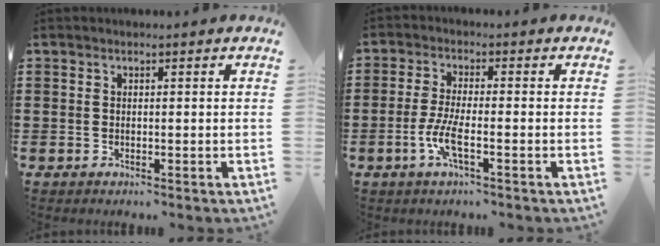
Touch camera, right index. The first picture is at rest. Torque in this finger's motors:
{"motor_torque": [2.14, 0.00, 0.17, 0.07]}